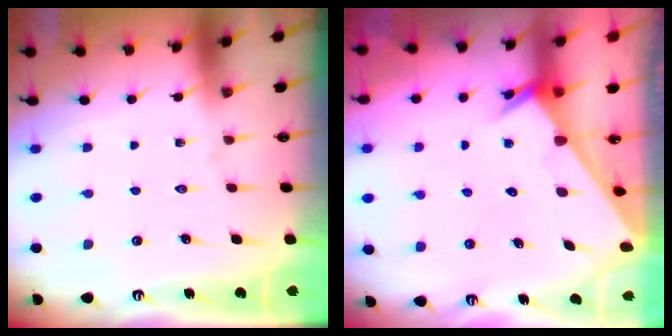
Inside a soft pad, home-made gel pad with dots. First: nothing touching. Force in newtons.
{"total": 2.0, "press": 2.0, "slide": 0.1}